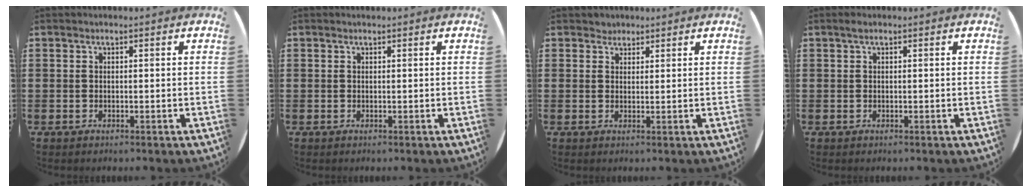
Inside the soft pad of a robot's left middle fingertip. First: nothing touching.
{"total": 0.0}
{"total": 1.4, "force": [1.3, 0.6, -0.1], "torque": [-0.001, 0.001, 0.027]}
{"total": 0.6, "force": [0.3, 0.2, 0.4], "torque": [-0.009, 0.002, 0.006]}